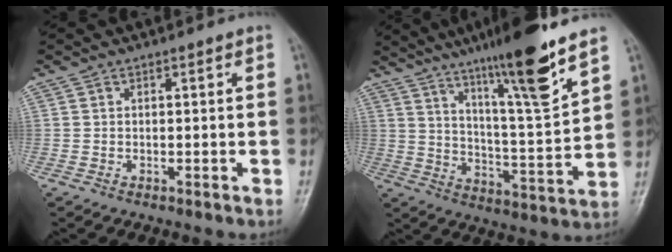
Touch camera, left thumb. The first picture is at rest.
{"total": 17.4, "force": [11.8, 0.9, 12.7], "torque": [-0.195, -0.065, 0.194]}